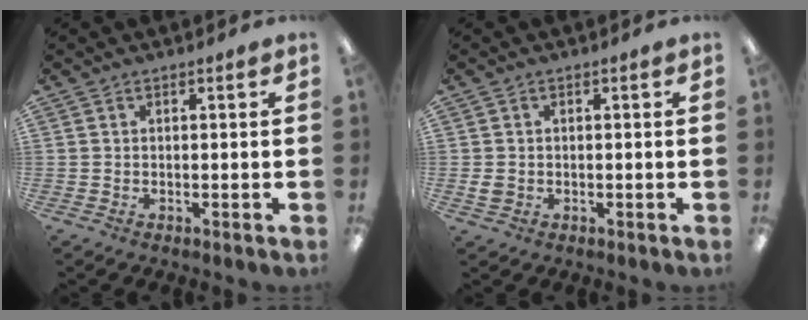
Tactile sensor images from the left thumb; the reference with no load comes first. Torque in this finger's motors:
{"motor_torque": [-0.19, 0.18, 0.37, -0.03, 0.02]}